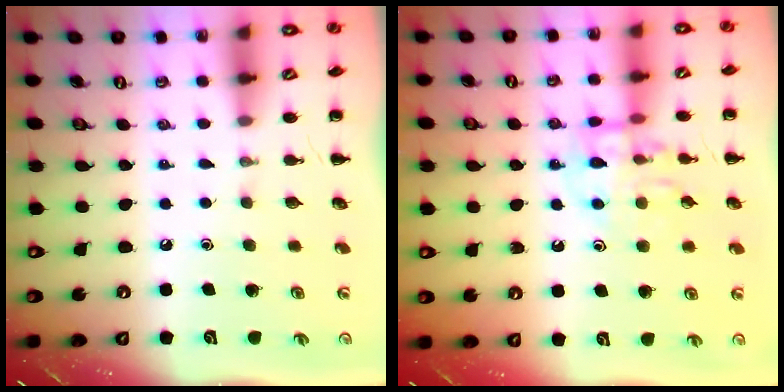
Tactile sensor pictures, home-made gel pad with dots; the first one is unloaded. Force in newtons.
{"total": 11.7, "press": 11.7, "slide": 0.9}